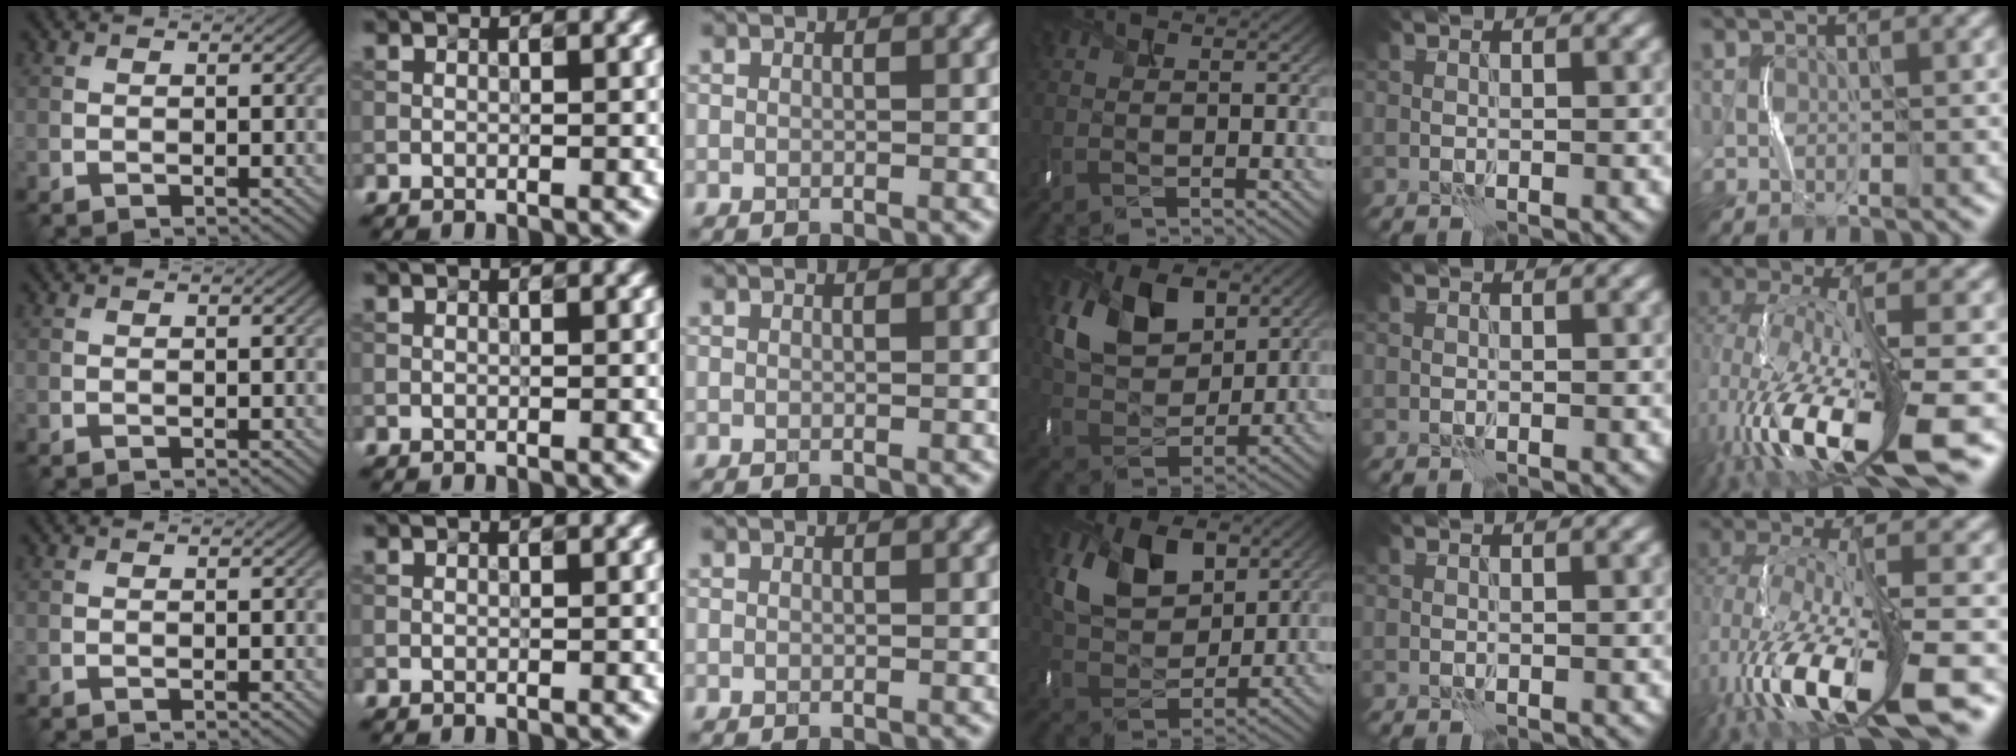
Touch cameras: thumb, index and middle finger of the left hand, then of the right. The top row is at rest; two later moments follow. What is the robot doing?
{"motion": "shake", "object": "handbell"}